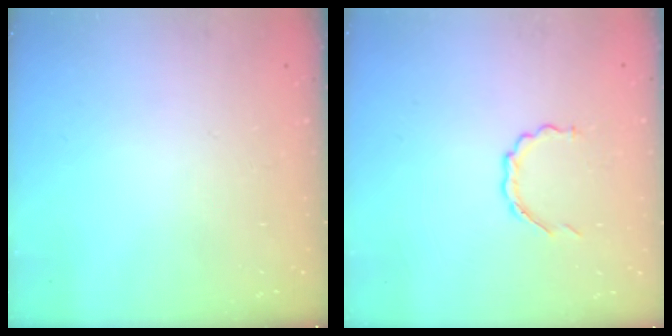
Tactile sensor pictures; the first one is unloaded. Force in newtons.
{"total": 3.7, "press": 3.5, "slide": 1.2}